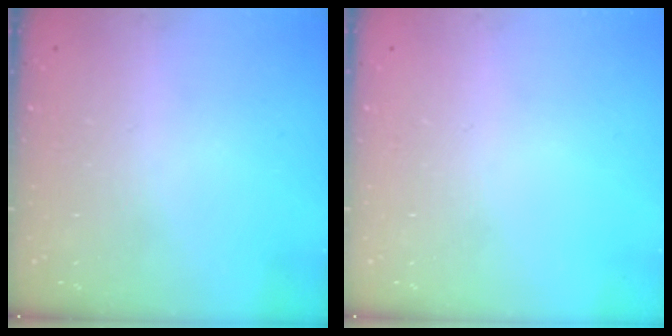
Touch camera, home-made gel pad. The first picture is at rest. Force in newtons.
{"total": 0.0}